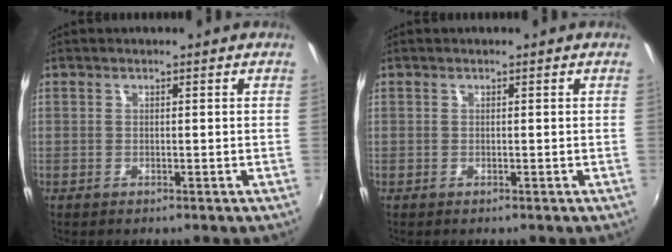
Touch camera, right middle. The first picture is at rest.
{"total": 0.0}